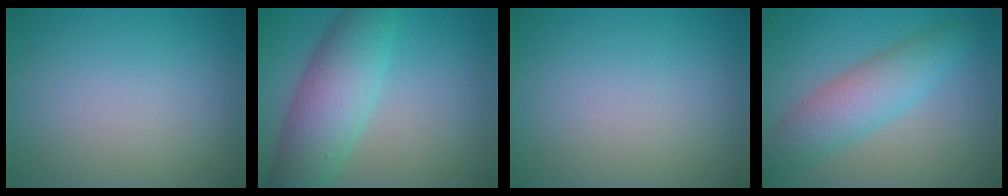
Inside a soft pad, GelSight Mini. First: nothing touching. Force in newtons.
{"total": 7.1, "press": 7.1, "slide": 0.2}
{"total": 0.0}
{"total": 4.9, "press": 4.9, "slide": 0.1}